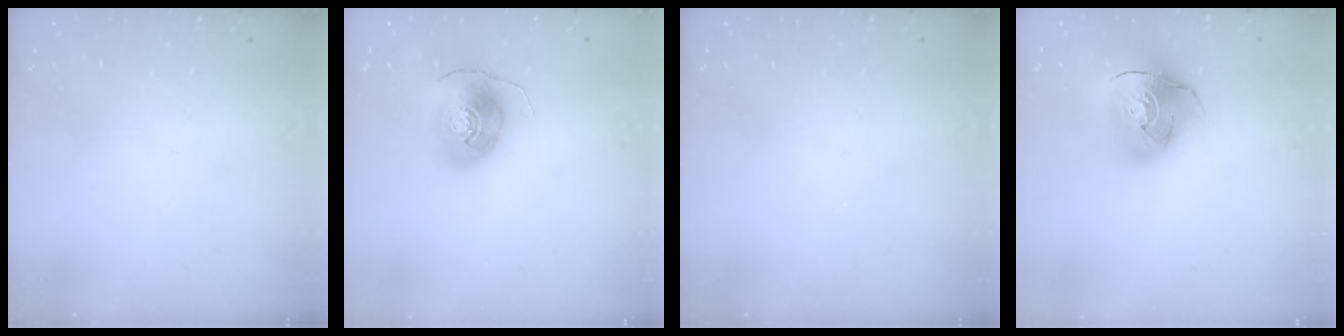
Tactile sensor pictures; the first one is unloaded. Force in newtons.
{"total": 10.0, "press": 9.9, "slide": 1.4}
{"total": 0.0}
{"total": 13.9, "press": 13.8, "slide": 1.7}